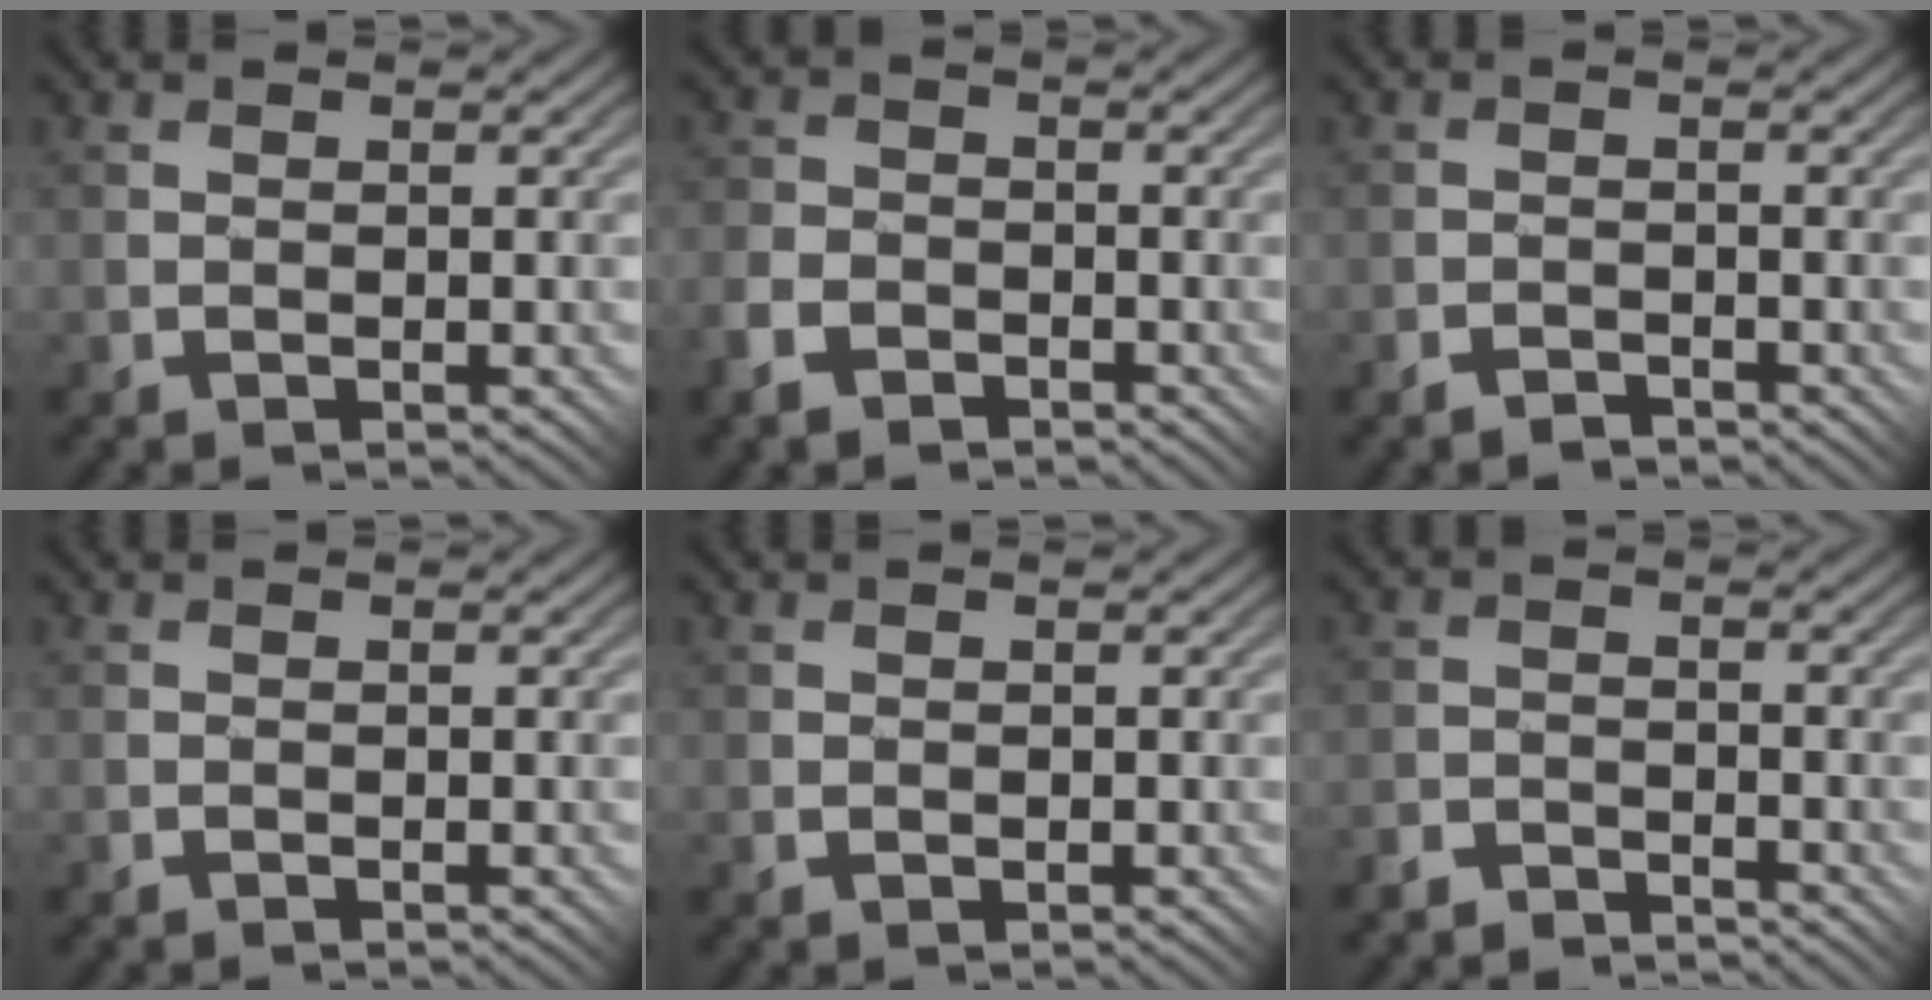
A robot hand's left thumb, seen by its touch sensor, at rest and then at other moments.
{"total": 4.1, "force": [-2.7, 2.6, 1.8], "torque": [-0.047, 0.000, -0.061]}
{"total": 1.4, "force": [-1.3, 0.4, 0.4], "torque": [-0.002, 0.006, -0.026]}
{"total": 0.0}
{"total": 0.6, "force": [0.0, 0.5, 0.3], "torque": [-0.002, -0.003, 0.001]}
{"total": 3.2, "force": [-3.2, 0.3, 0.3], "torque": [0.001, 0.004, -0.067]}